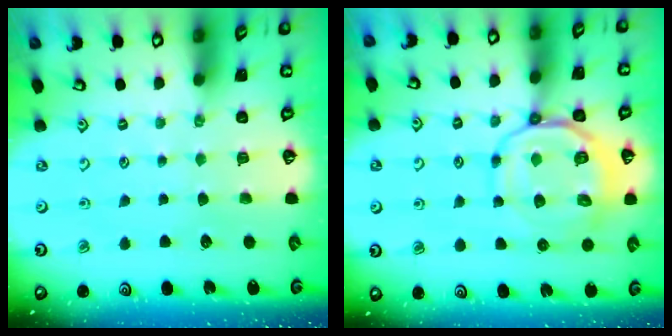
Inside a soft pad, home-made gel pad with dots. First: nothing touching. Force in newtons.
{"total": 12.6, "press": 12.5, "slide": 1.8}